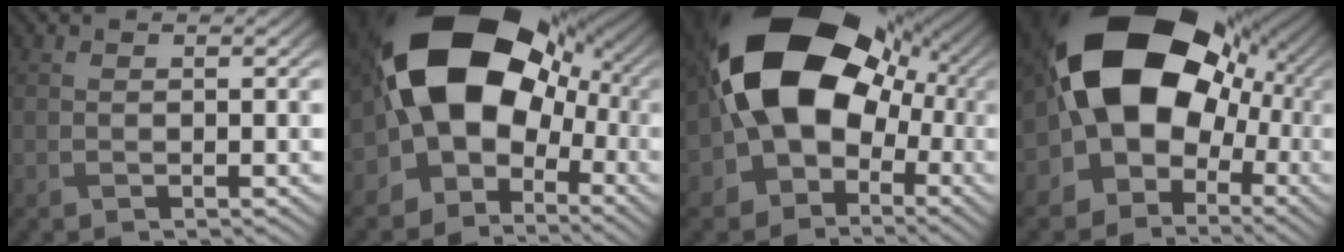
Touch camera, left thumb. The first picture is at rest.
{"total": 18.7, "force": [-0.1, 13.8, 12.6], "torque": [-0.206, -0.017, 0.002]}
{"total": 18.6, "force": [0.1, 13.9, 12.2], "torque": [-0.208, -0.020, 0.005]}
{"total": 20.2, "force": [1.0, 15.5, 13.0], "torque": [-0.213, -0.019, 0.025]}